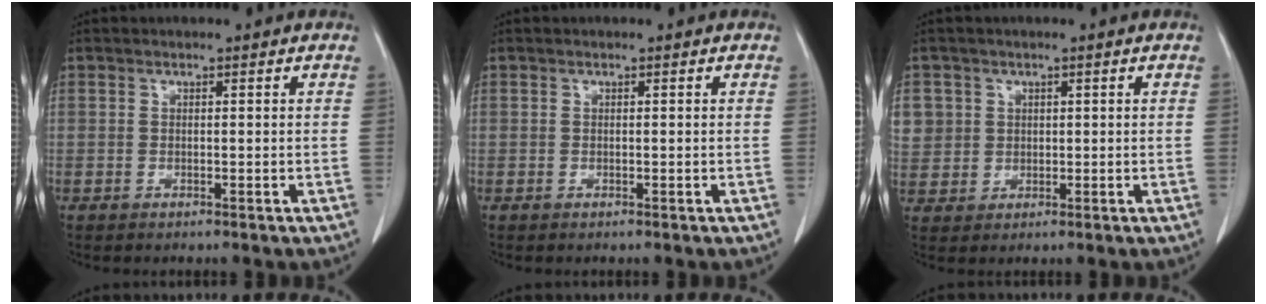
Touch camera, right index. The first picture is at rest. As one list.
[{"total": 0.0}, {"total": 6.8, "force": [2.2, 6.4, 0.9], "torque": [-0.030, 0.013, 0.058]}]